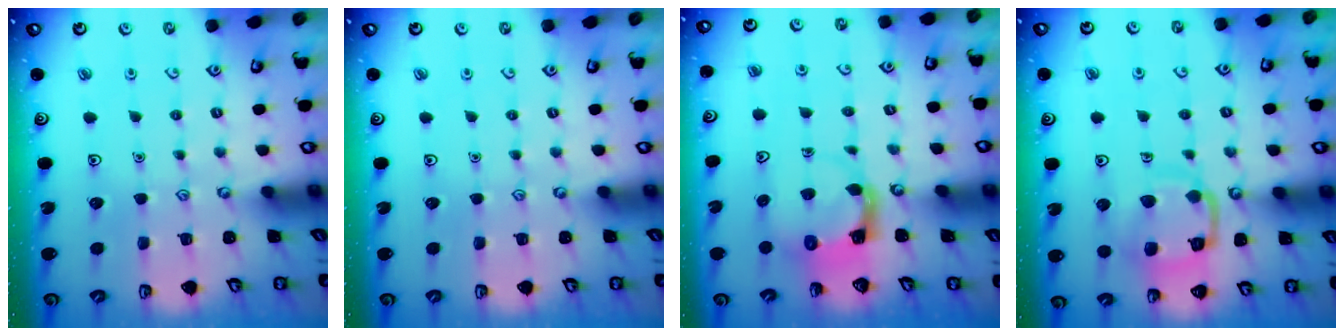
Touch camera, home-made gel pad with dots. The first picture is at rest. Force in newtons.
{"total": 0.0}
{"total": 3.6, "press": 3.6, "slide": 0.4}
{"total": 13.4, "press": 13.3, "slide": 1.4}